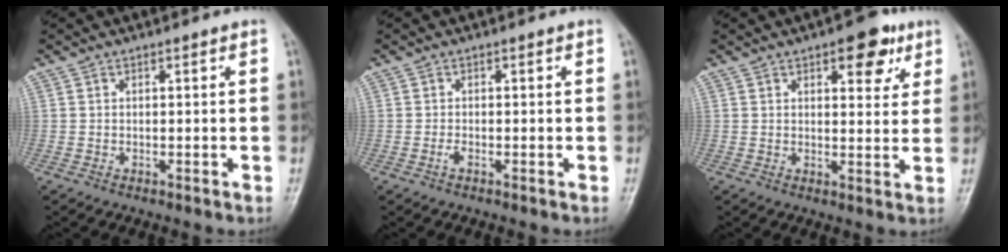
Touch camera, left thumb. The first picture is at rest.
{"total": 0.9, "force": [-0.5, 0.4, 0.7], "torque": [-0.016, -0.002, -0.011]}
{"total": 7.9, "force": [4.1, 3.8, 5.6], "torque": [-0.040, -0.014, 0.047]}